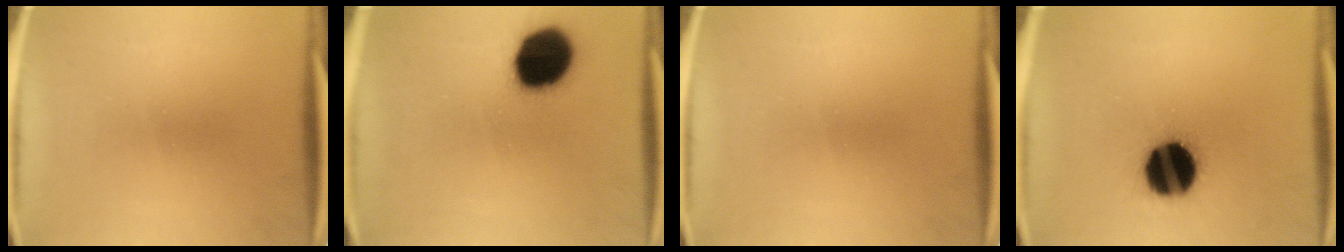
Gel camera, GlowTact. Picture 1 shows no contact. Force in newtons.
{"total": 17.1}
{"total": 0.0}
{"total": 19.5}